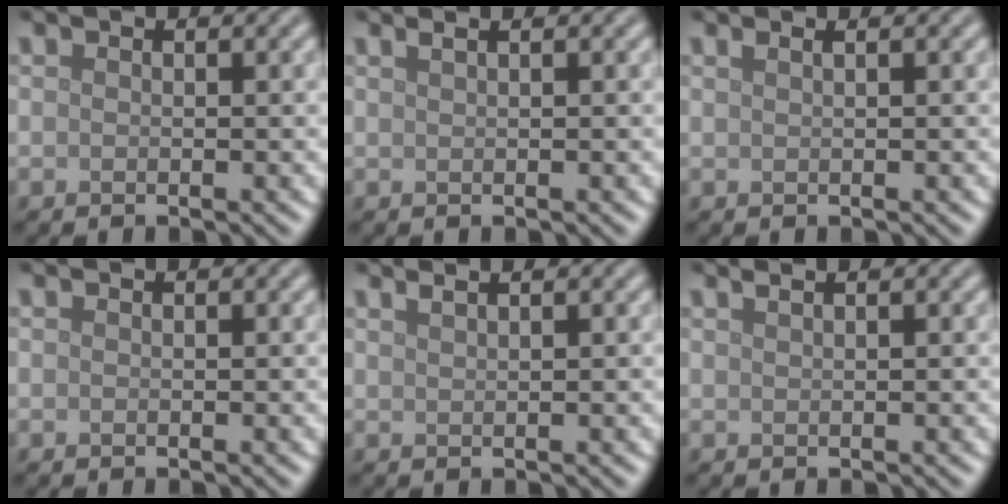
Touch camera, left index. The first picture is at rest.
{"total": 2.3, "force": [1.4, 1.1, 1.4], "torque": [-0.003, 0.007, -0.006]}
{"total": 1.3, "force": [0.7, 0.6, 0.9], "torque": [-0.005, -0.002, 0.003]}
{"total": 0.0}
{"total": 2.4, "force": [1.7, 1.0, 1.3], "torque": [-0.001, 0.006, 0.003]}
{"total": 2.3, "force": [1.5, 1.0, 1.3], "torque": [-0.002, 0.006, -0.005]}